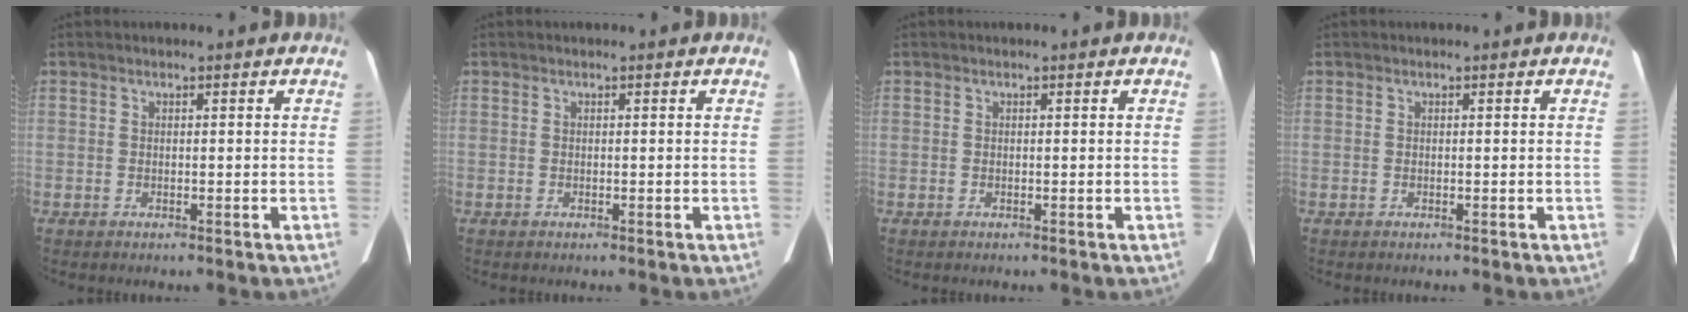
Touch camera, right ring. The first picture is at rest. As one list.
[{"total": 0.0}, {"total": 0.0}, {"total": 0.0}]